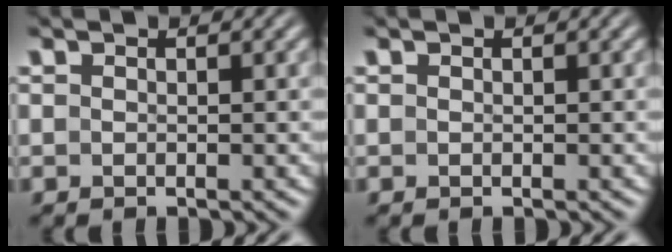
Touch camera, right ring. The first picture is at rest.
{"total": 0.0}